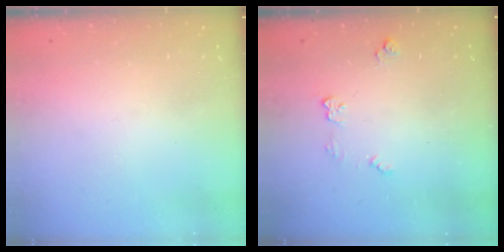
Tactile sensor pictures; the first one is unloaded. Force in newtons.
{"total": 5.9, "press": 5.8, "slide": 0.6}